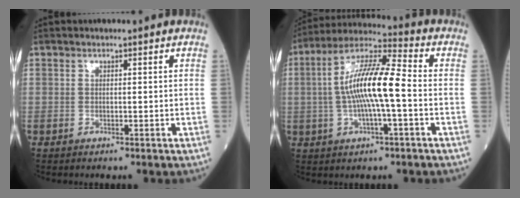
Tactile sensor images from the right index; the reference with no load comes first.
{"total": 12.6, "force": [-0.9, 1.8, 12.4], "torque": [-0.235, 0.017, -0.021]}